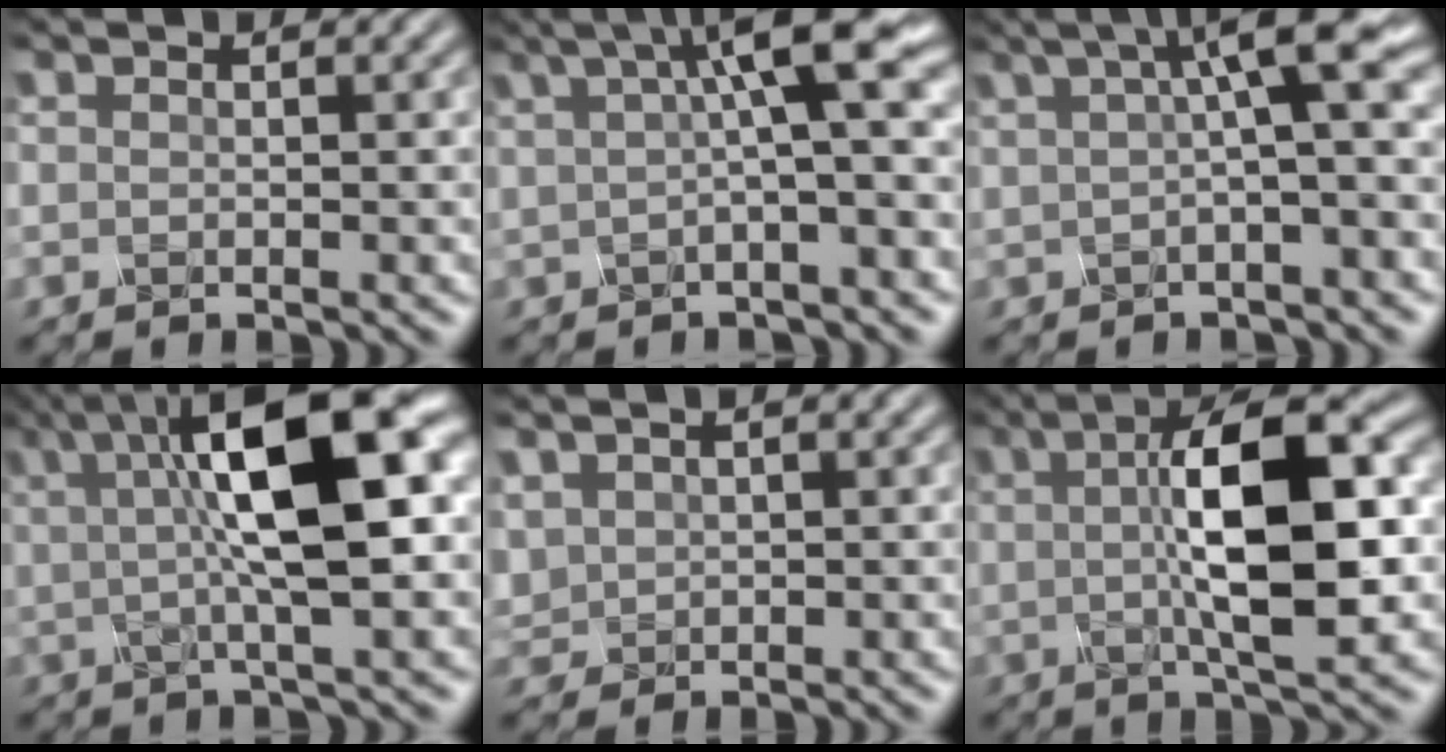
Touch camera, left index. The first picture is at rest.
{"total": 6.3, "force": [1.8, 1.1, 6.0], "torque": [-0.082, 0.020, 0.019]}
{"total": 5.7, "force": [1.5, 1.0, 5.4], "torque": [-0.075, 0.020, 0.018]}
{"total": 11.6, "force": [2.8, 2.9, 10.9], "torque": [-0.161, 0.020, 0.043]}
{"total": 2.0, "force": [0.9, 1.6, 0.6], "torque": [-0.021, 0.002, 0.021]}
{"total": 11.1, "force": [1.2, 3.2, 10.5], "torque": [-0.158, 0.012, 0.016]}